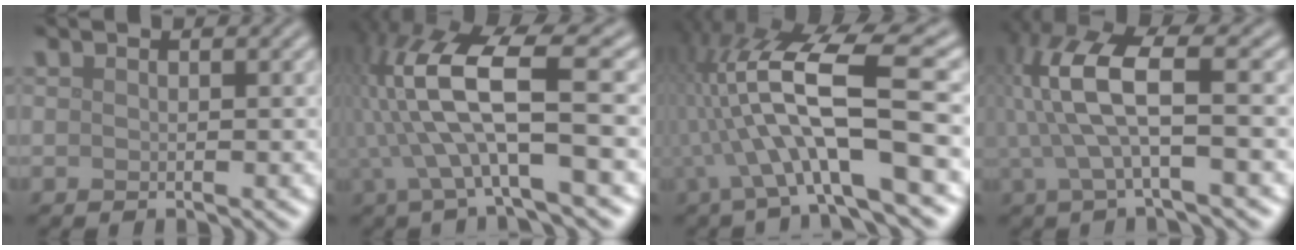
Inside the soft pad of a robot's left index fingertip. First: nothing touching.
{"total": 10.0, "force": [0.0, 2.8, 9.6], "torque": [-0.194, 0.017, -0.004]}
{"total": 11.5, "force": [-1.6, 2.4, 11.1], "torque": [-0.205, 0.027, -0.025]}
{"total": 8.4, "force": [1.3, 2.5, 8.0], "torque": [-0.177, 0.015, 0.025]}